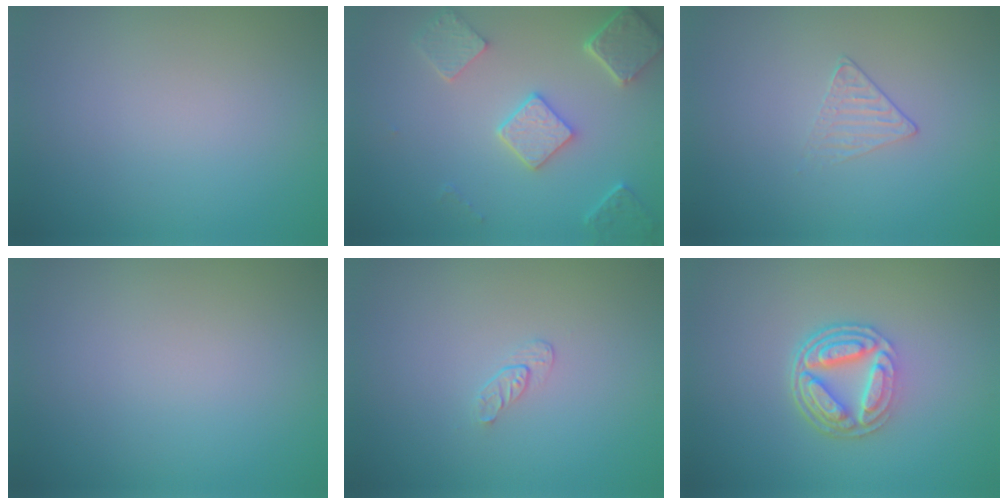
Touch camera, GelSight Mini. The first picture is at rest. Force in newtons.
{"total": 4.9, "press": 3.9, "slide": 3.0}
{"total": 1.1, "press": 0.5, "slide": 1.0}
{"total": 0.0}
{"total": 0.8, "press": 0.5, "slide": 0.7}
{"total": 5.0, "press": 3.5, "slide": 3.5}